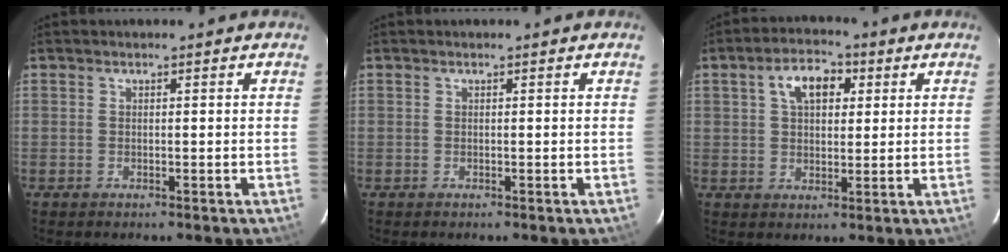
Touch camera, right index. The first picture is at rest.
{"total": 0.0}
{"total": 7.3, "force": [2.6, 4.4, 5.2], "torque": [-0.089, 0.025, 0.046]}